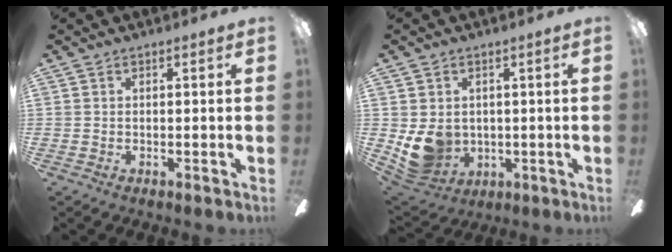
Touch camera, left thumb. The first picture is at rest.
{"total": 8.9, "force": [0.7, 7.7, 4.3], "torque": [-0.104, -0.015, 0.018]}